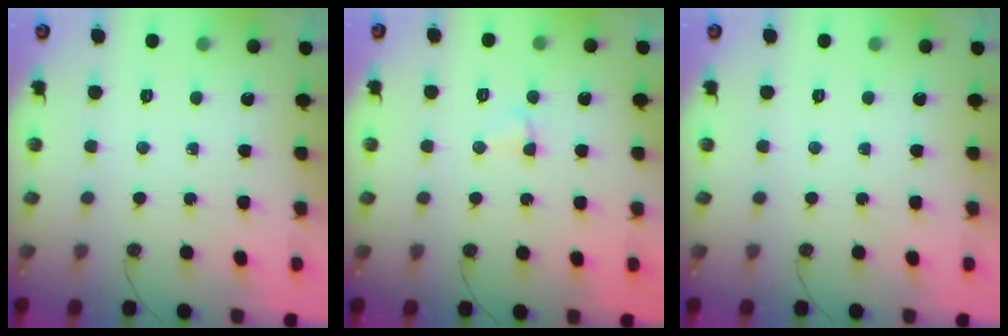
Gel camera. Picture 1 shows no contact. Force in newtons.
{"total": 2.9, "press": 2.8, "slide": 0.6}
{"total": 0.0}